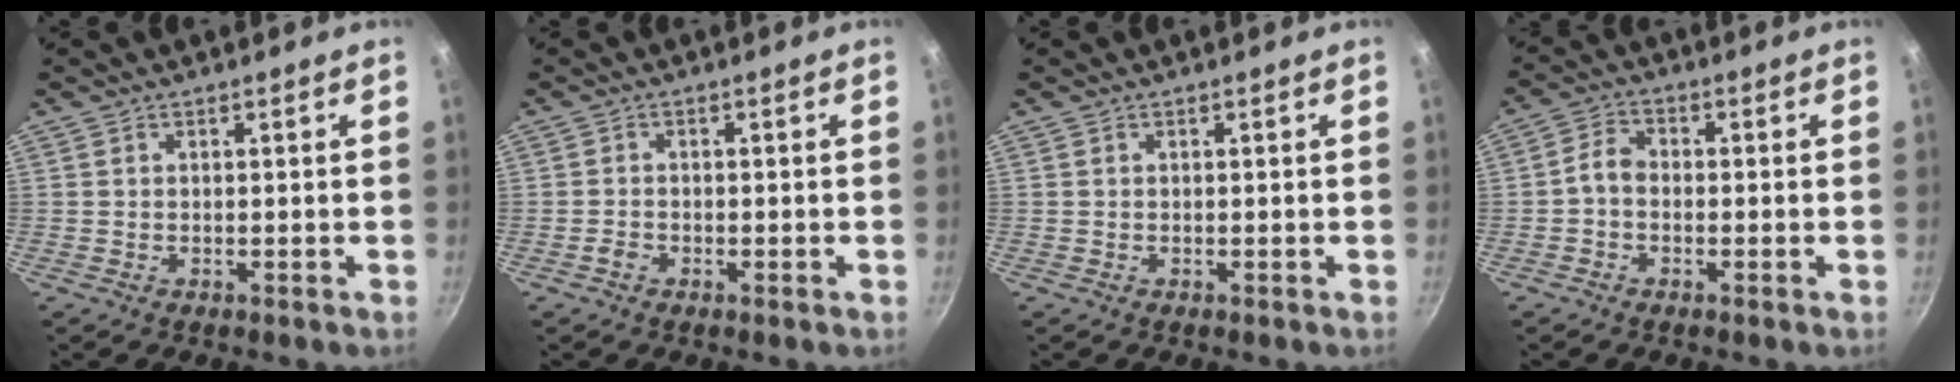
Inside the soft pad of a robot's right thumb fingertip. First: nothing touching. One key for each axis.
{"total": 1.3, "fx": -0.8, "fy": 0.8, "fz": 0.5, "tx": -0.013, "ty": 0.005, "tz": -0.019}
{"total": 0.0}
{"total": 3.4, "fx": -1.0, "fy": 2.4, "fz": 2.2, "tx": -0.045, "ty": 0.023, "tz": -0.030}